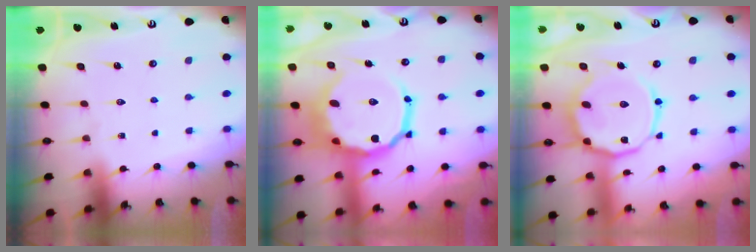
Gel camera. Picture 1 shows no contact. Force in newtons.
{"total": 15.7, "press": 15.3, "slide": 3.9}
{"total": 14.0, "press": 13.9, "slide": 1.0}